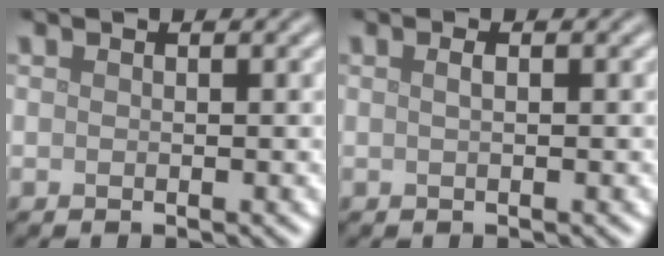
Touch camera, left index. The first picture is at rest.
{"total": 0.9, "force": [0.3, 0.3, 0.8], "torque": [-0.015, 0.004, 0.001]}